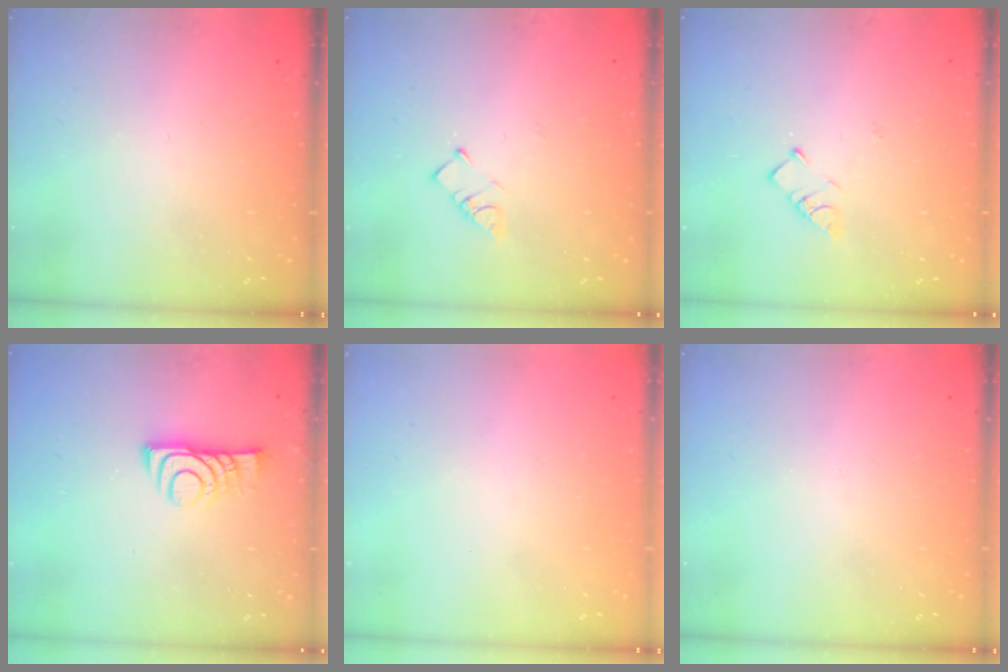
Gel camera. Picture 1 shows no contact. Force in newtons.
{"total": 3.2, "press": 3.2, "slide": 0.6}
{"total": 2.9, "press": 2.9, "slide": 0.0}
{"total": 8.6, "press": 8.5, "slide": 0.8}
{"total": 1.5, "press": 1.5, "slide": 0.1}
{"total": 0.0}